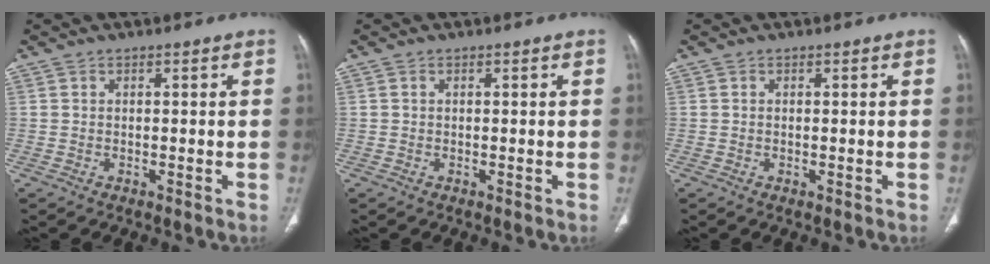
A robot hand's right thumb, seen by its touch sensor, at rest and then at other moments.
{"total": 0.0}
{"total": 0.0}